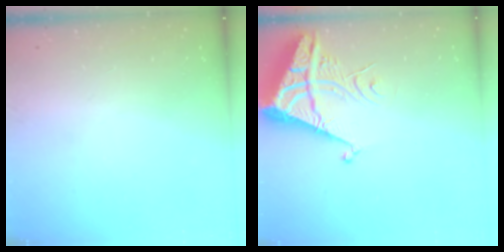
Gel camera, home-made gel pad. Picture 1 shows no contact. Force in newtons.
{"total": 7.0, "press": 6.9, "slide": 0.7}